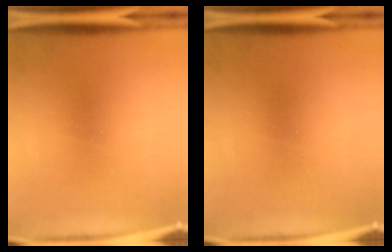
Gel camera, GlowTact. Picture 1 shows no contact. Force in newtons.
{"total": 0.0}